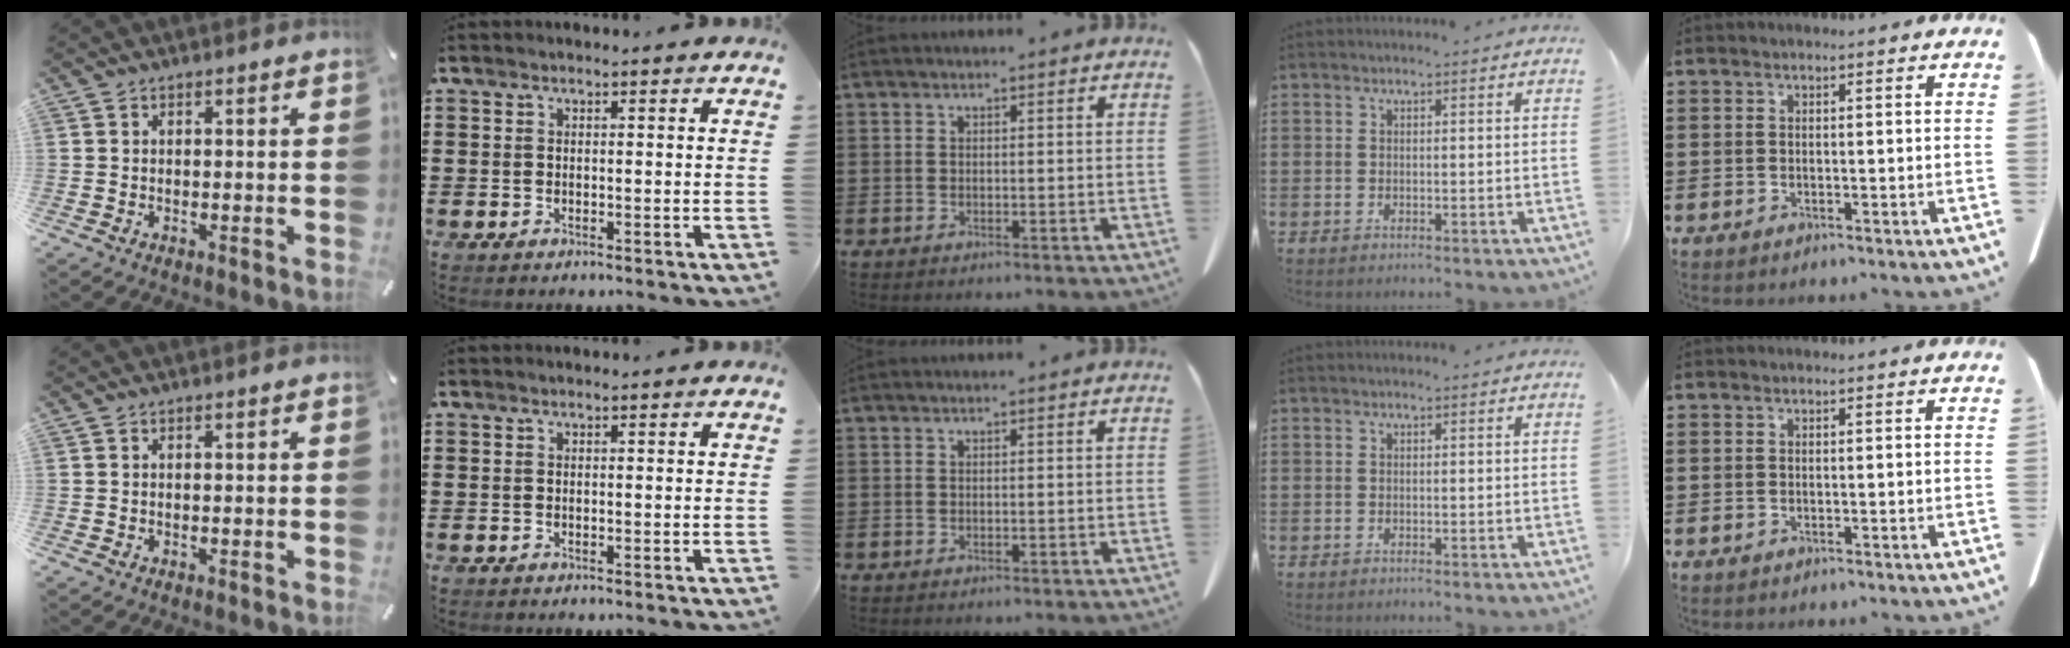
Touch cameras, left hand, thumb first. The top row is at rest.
{}